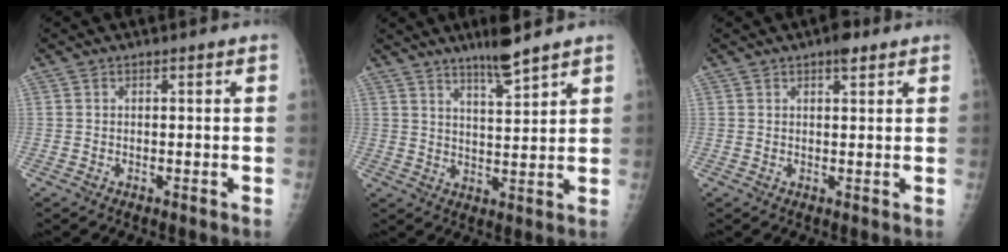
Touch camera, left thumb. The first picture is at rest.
{"total": 6.7, "force": [5.3, 0.5, 4.1], "torque": [-0.064, -0.039, 0.091]}
{"total": 2.6, "force": [1.7, 1.0, 1.7], "torque": [-0.019, -0.006, 0.021]}